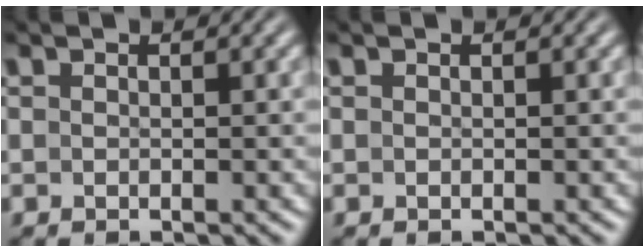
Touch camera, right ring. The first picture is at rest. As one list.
[{"total": 0.0}]